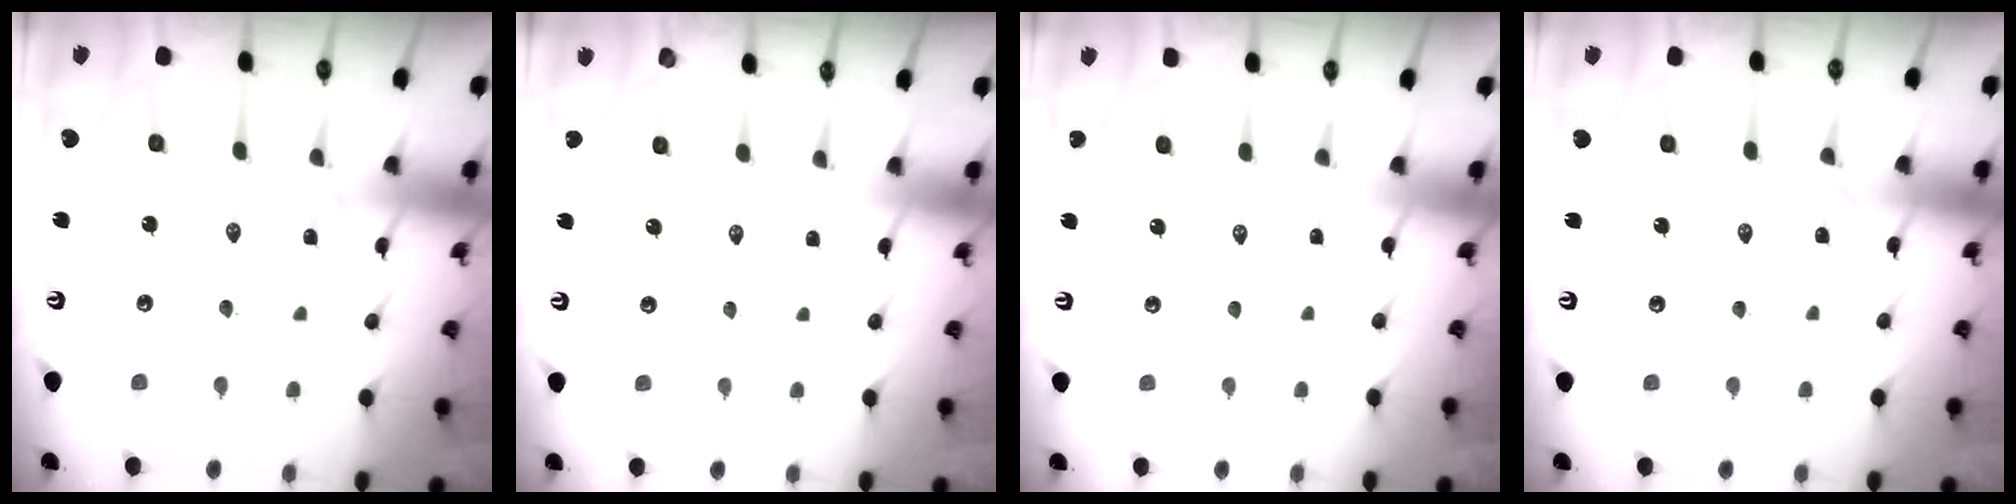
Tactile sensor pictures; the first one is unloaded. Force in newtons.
{"total": 0.0}
{"total": 0.8, "press": 0.7, "slide": 0.3}
{"total": 2.3, "press": 2.3, "slide": 0.4}